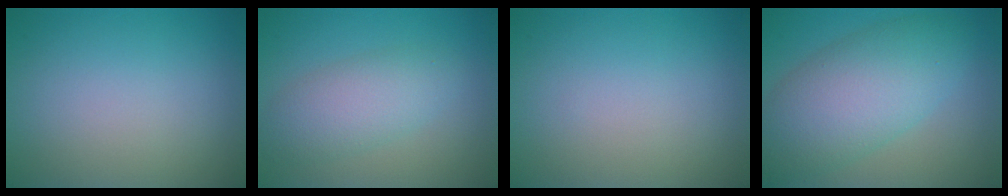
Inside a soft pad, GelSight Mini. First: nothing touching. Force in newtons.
{"total": 3.9, "press": 3.9, "slide": 0.2}
{"total": 0.0}
{"total": 8.1, "press": 8.1, "slide": 0.1}